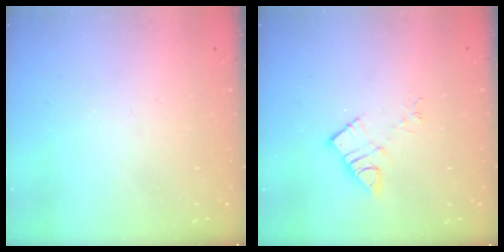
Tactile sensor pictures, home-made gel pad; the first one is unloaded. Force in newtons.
{"total": 6.3, "press": 6.3, "slide": 0.2}